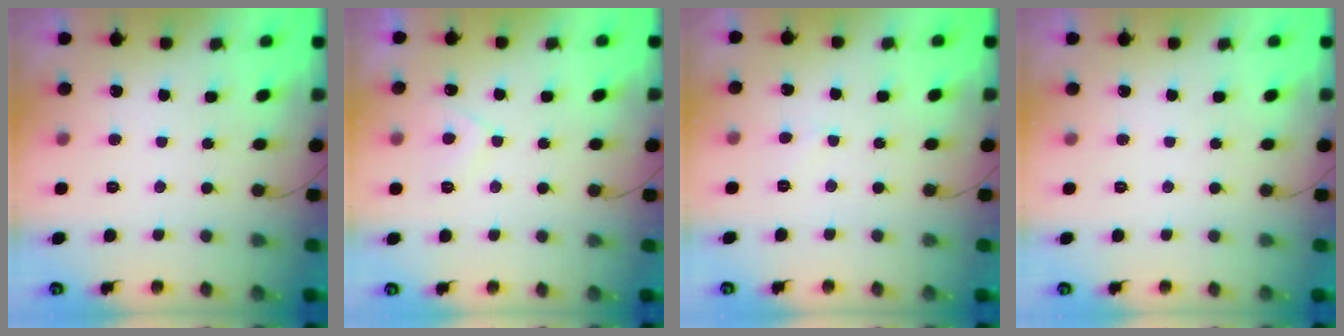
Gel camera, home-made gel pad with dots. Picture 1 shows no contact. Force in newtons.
{"total": 3.0, "press": 3.0, "slide": 0.4}
{"total": 3.0, "press": 3.0, "slide": 0.3}
{"total": 0.0}